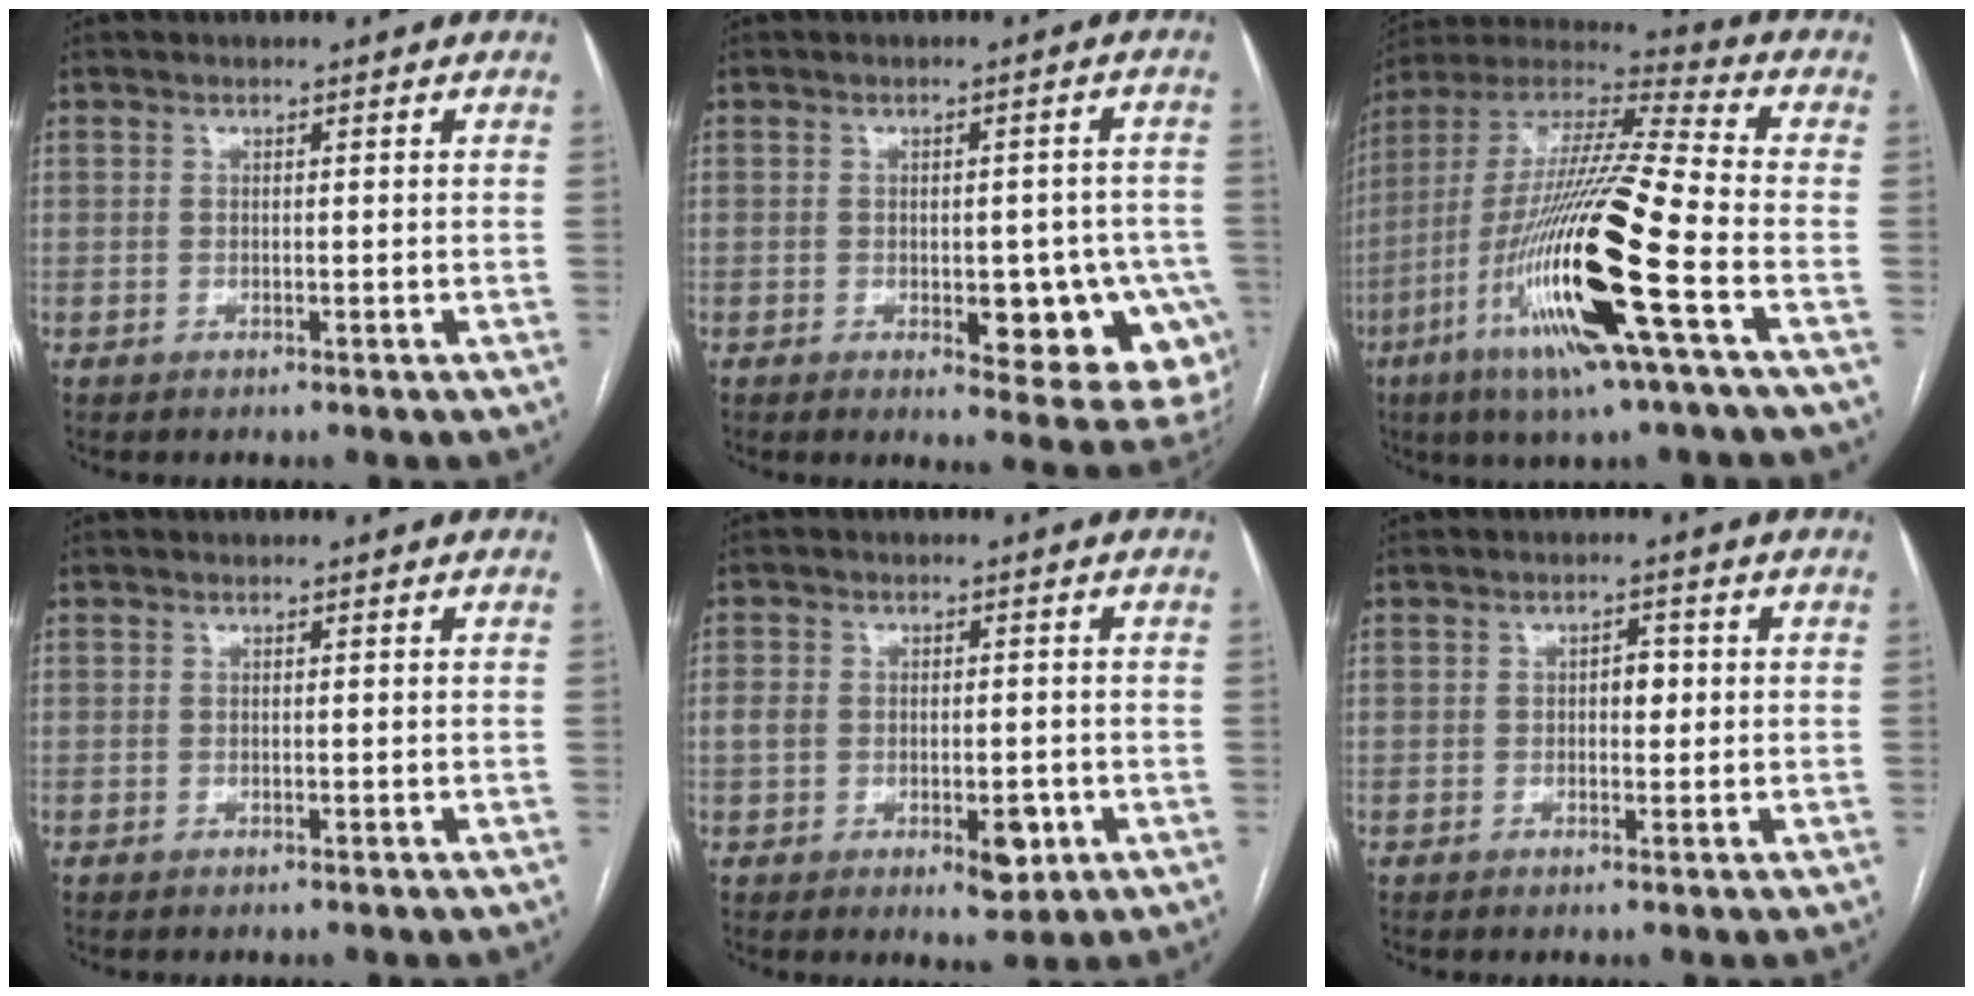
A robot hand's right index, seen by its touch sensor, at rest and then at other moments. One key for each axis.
{"total": 12.4, "fx": -4.0, "fy": 5.5, "fz": 10.5, "tx": -0.076, "ty": 0.016, "tz": -0.038}
{"total": 23.2, "fx": -7.8, "fy": 0.9, "fz": 21.8, "tx": -0.445, "ty": -0.030, "tz": -0.152}
{"total": 0.0}
{"total": 6.4, "fx": -1.8, "fy": 3.6, "fz": 5.0, "tx": -0.072, "ty": 0.009, "tz": -0.016}
{"total": 2.4, "fx": 0.1, "fy": 1.4, "fz": 1.9, "tx": -0.025, "ty": 0.008, "tz": 0.001}